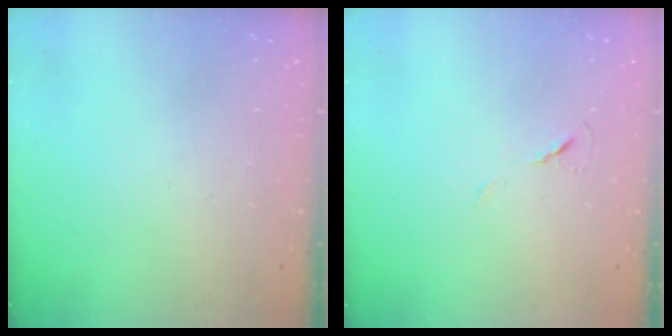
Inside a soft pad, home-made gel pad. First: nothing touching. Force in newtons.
{"total": 5.6, "press": 5.1, "slide": 2.2}